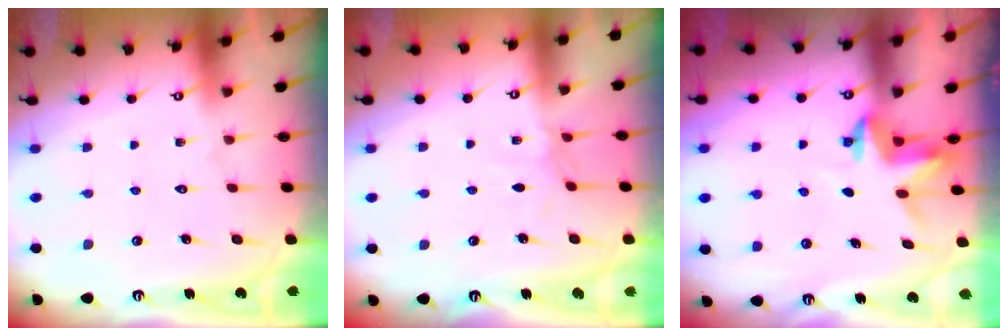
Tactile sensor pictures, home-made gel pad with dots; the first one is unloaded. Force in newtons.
{"total": 2.8, "press": 2.7, "slide": 0.5}
{"total": 3.4, "press": 3.4, "slide": 0.2}